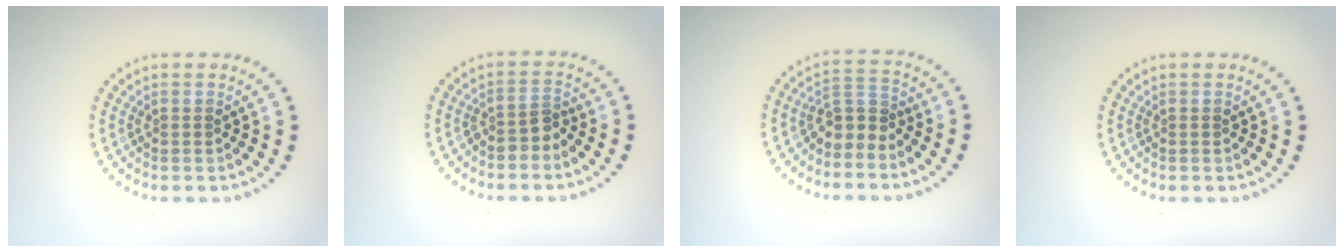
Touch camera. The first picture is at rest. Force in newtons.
{"total": 1.8, "press": 1.3, "slide": 1.2}
{"total": 2.6, "press": 2.0, "slide": 1.8}
{"total": 0.0}